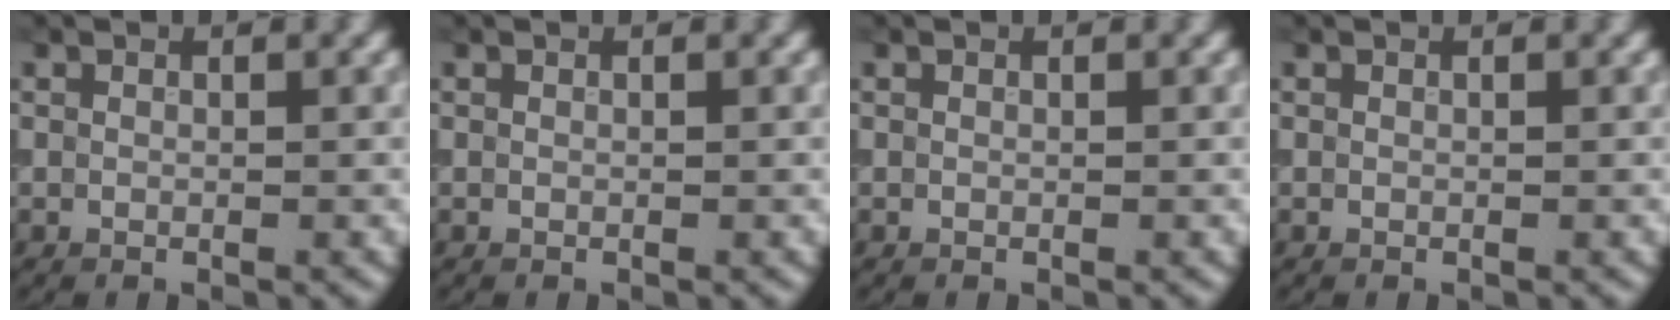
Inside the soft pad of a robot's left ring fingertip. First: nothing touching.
{"total": 0.0}
{"total": 0.0}
{"total": 0.0}